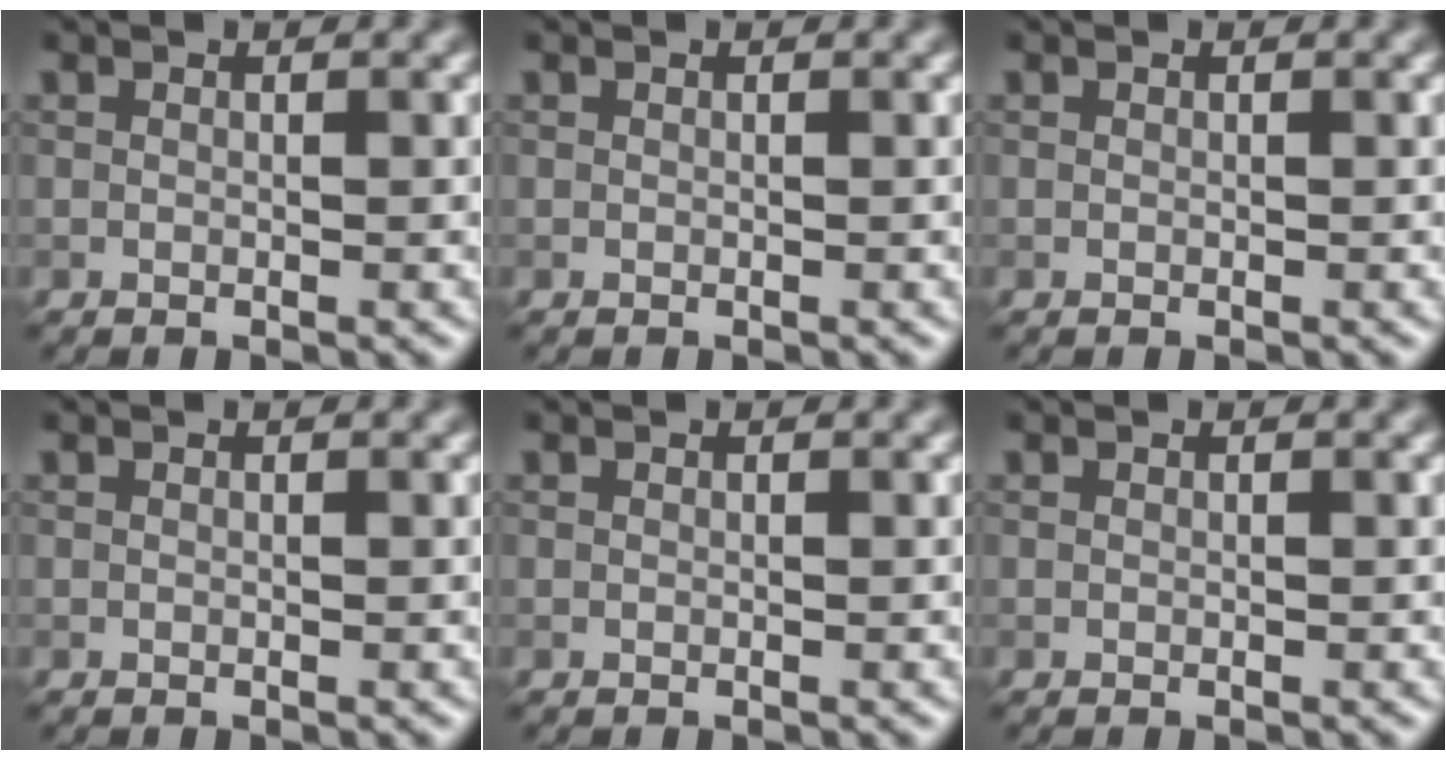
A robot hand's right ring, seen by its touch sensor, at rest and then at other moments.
{"total": 0.0}
{"total": 0.0}
{"total": 0.0}
{"total": 0.0}
{"total": 0.0}